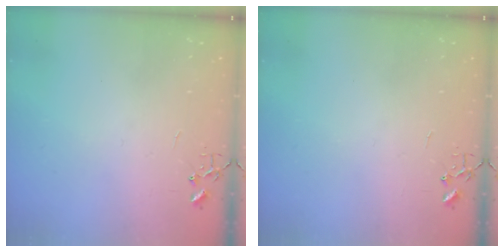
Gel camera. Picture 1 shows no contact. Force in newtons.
{"total": 0.0}